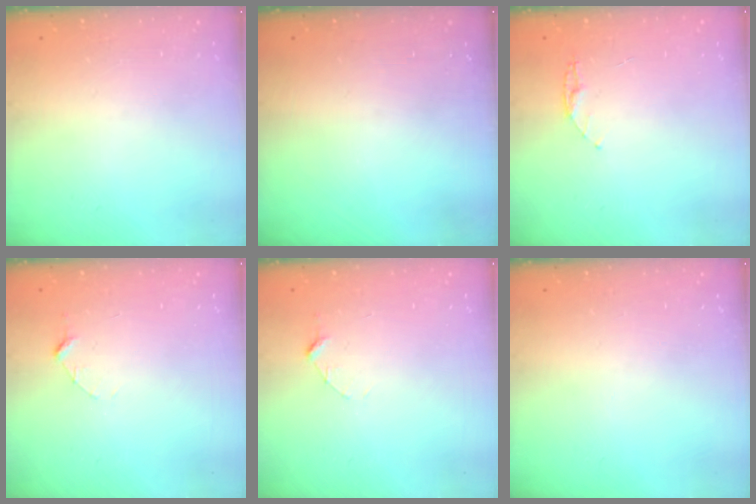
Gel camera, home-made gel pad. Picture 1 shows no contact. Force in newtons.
{"total": 0.0}
{"total": 4.5, "press": 4.4, "slide": 0.4}
{"total": 2.9, "press": 2.9, "slide": 0.3}
{"total": 2.9, "press": 2.9, "slide": 0.3}
{"total": 0.0}